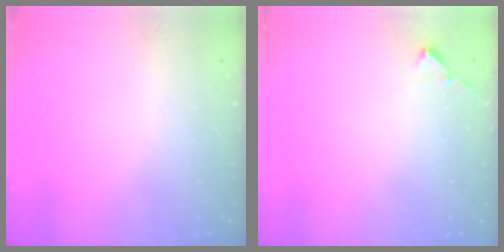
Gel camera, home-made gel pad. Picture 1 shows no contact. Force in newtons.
{"total": 5.5, "press": 5.5, "slide": 0.4}